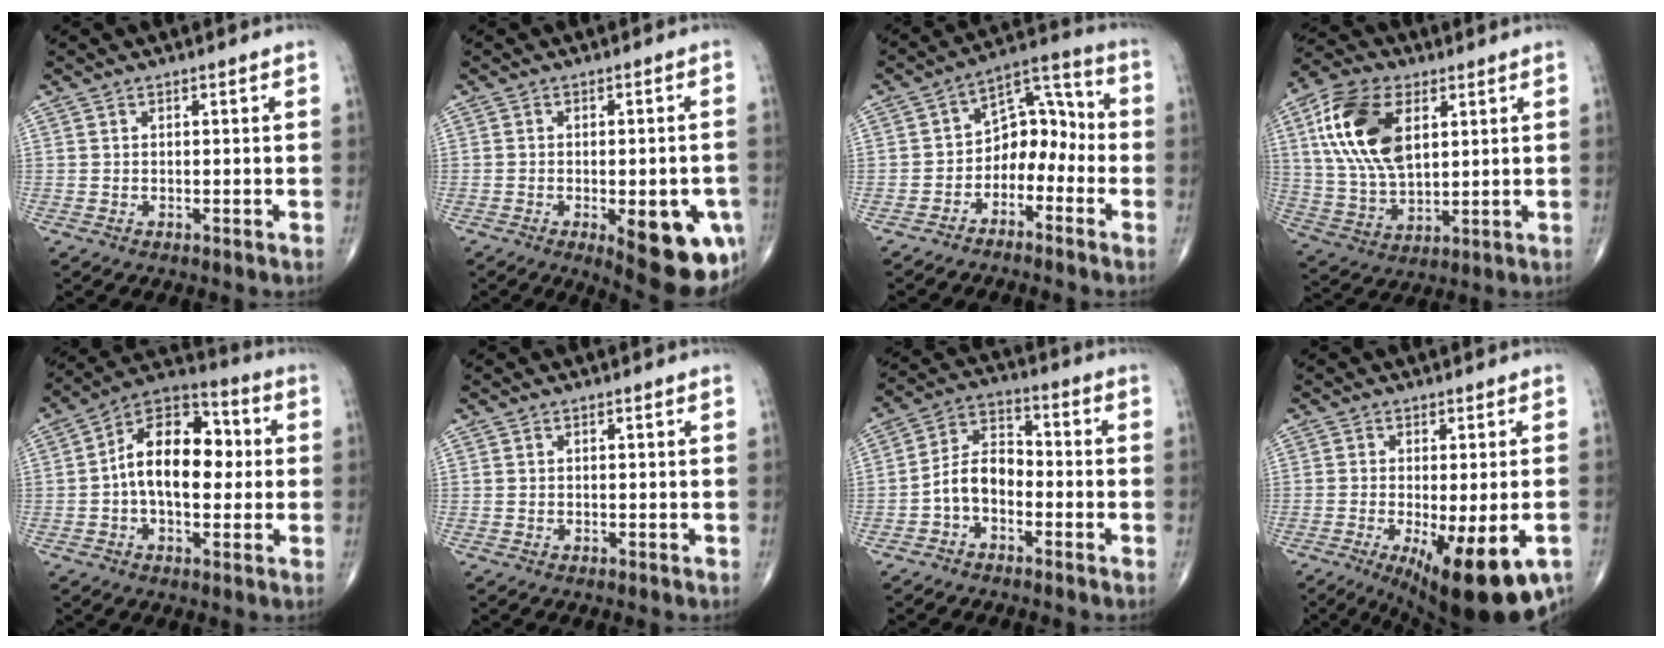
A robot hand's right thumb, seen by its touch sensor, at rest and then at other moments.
{"total": 14.7, "force": [-5.1, 5.5, 12.6], "torque": [-0.118, 0.004, -0.048]}
{"total": 9.8, "force": [-3.8, 6.8, 6.1], "torque": [-0.054, 0.072, -0.076]}
{"total": 16.8, "force": [5.5, 9.4, 12.9], "torque": [-0.239, -0.009, 0.105]}
{"total": 15.4, "force": [0.4, 9.1, 12.3], "torque": [-0.172, 0.037, -0.005]}
{"total": 0.0}
{"total": 7.6, "force": [-2.6, 4.9, 5.2], "torque": [-0.085, 0.039, -0.062]}
{"total": 15.5, "force": [-7.0, 4.7, 13.0], "torque": [-0.162, -0.013, -0.094]}